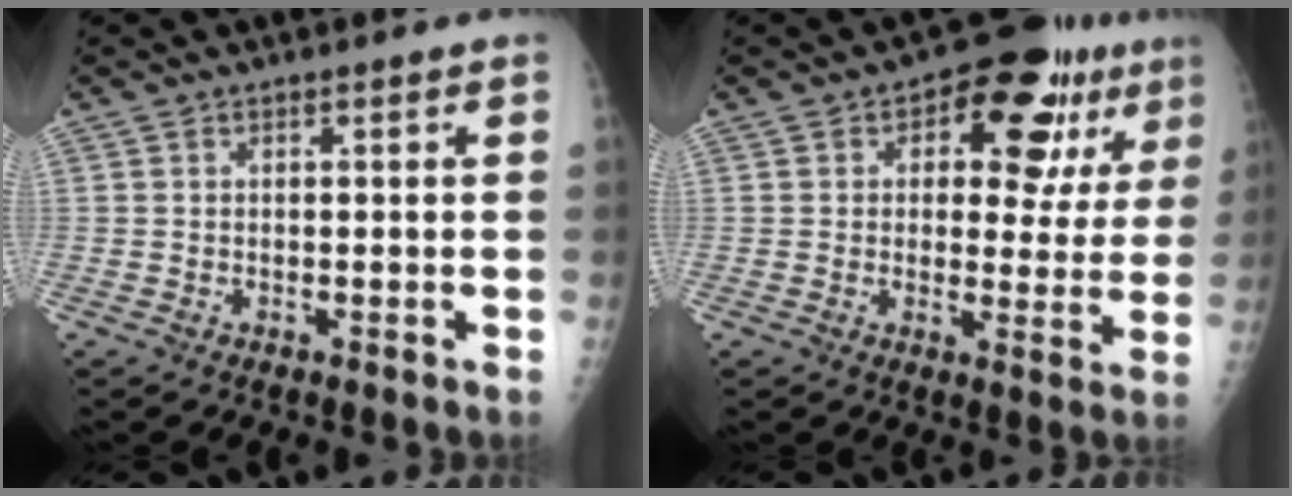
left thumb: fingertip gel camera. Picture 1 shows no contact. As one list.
[{"total": 15.1, "force": [6.2, 8.3, 11.0], "torque": [-0.085, -0.004, 0.077]}]